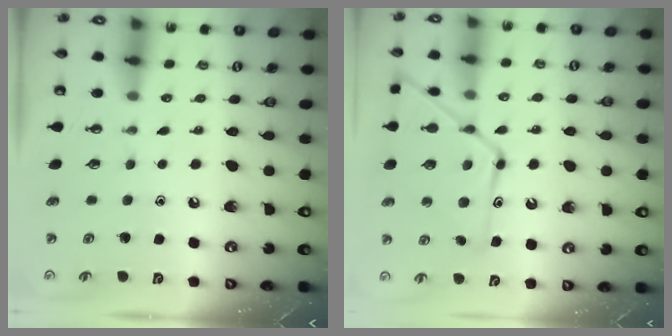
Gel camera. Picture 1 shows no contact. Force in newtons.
{"total": 15.9, "press": 15.9, "slide": 1.1}